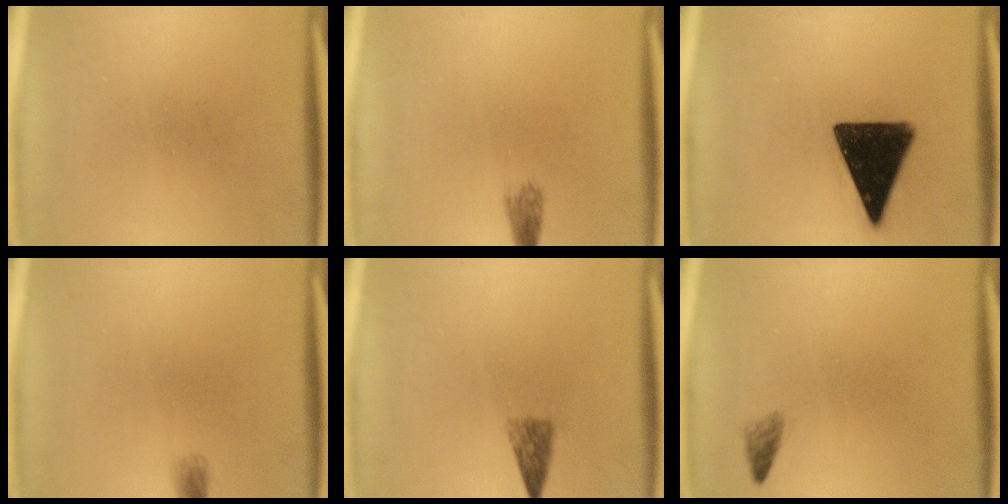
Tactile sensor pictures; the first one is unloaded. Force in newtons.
{"total": 1.7}
{"total": 16.0}
{"total": 1.4}
{"total": 2.4}
{"total": 1.1}